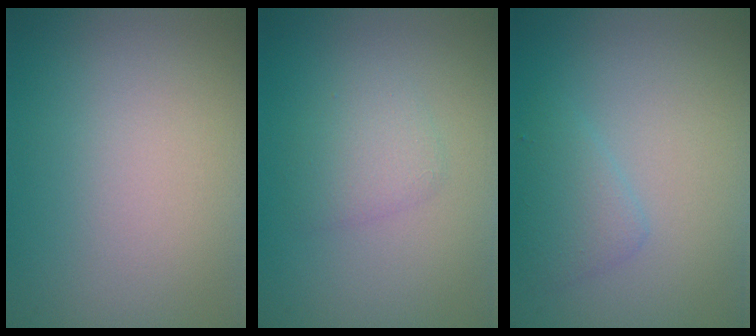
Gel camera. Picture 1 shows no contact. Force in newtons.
{"total": 1.8, "press": 1.8, "slide": 0.1}
{"total": 1.9, "press": 1.9, "slide": 0.0}